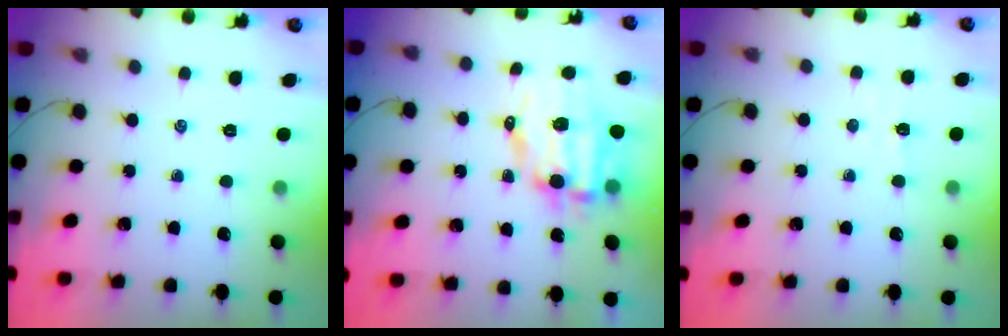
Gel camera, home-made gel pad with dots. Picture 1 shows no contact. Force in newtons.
{"total": 10.6, "press": 10.3, "slide": 2.4}
{"total": 2.6, "press": 2.5, "slide": 0.8}